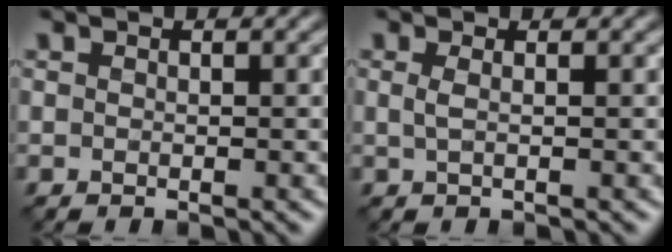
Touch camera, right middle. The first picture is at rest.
{"total": 1.0, "force": [0.1, 0.4, 1.0], "torque": [-0.018, 0.002, 0.001]}